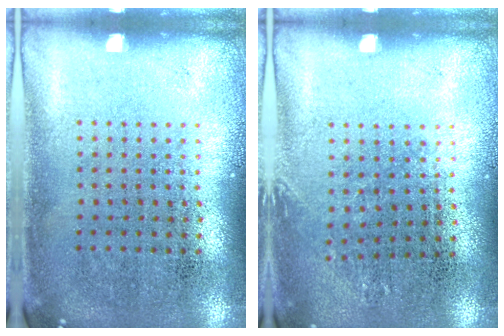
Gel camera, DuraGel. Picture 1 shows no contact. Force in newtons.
{"total": 0.8, "press": 0.8, "slide": 0.1}